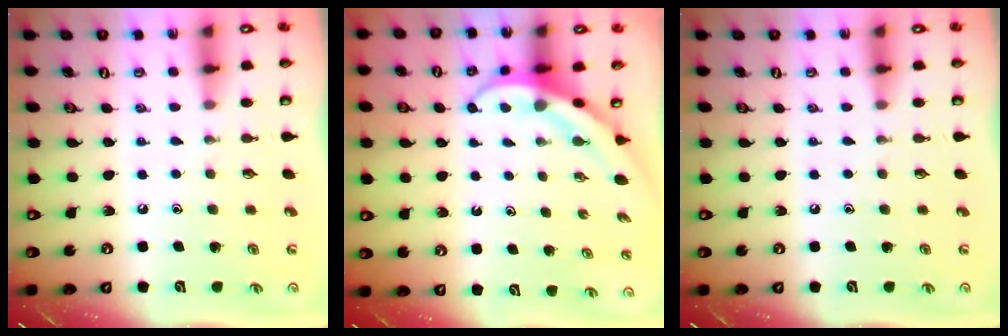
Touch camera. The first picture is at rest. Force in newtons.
{"total": 4.0, "press": 4.0, "slide": 0.4}
{"total": 0.0}